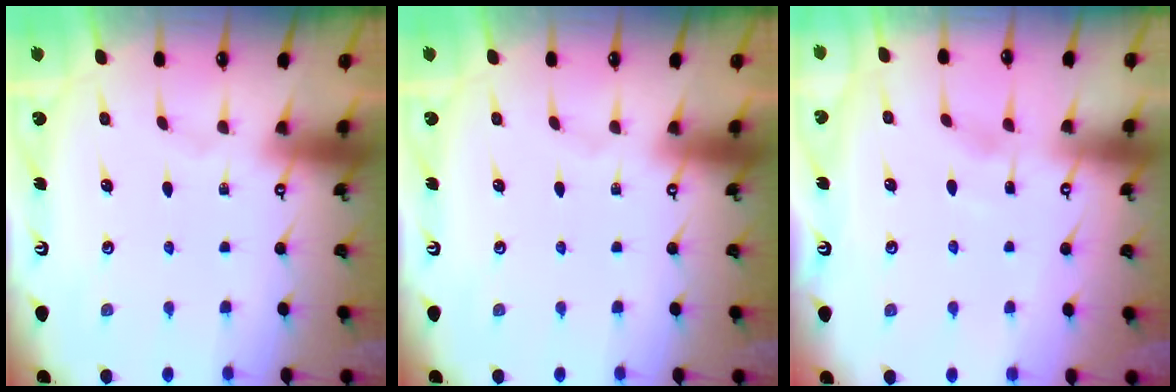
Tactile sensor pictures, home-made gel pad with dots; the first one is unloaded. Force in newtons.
{"total": 0.0}
{"total": 2.8, "press": 2.7, "slide": 0.3}